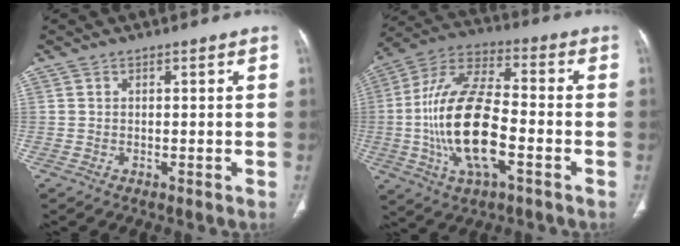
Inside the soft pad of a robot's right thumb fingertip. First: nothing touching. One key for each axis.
{"total": 19.4, "fx": -4.0, "fy": 8.2, "fz": 17.2, "tx": -0.341, "ty": 0.026, "tz": -0.073}